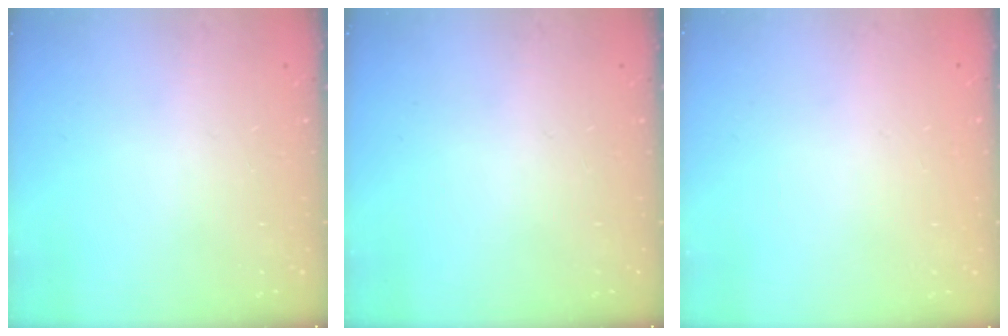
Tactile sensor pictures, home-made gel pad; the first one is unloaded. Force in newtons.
{"total": 0.0}
{"total": 0.0}